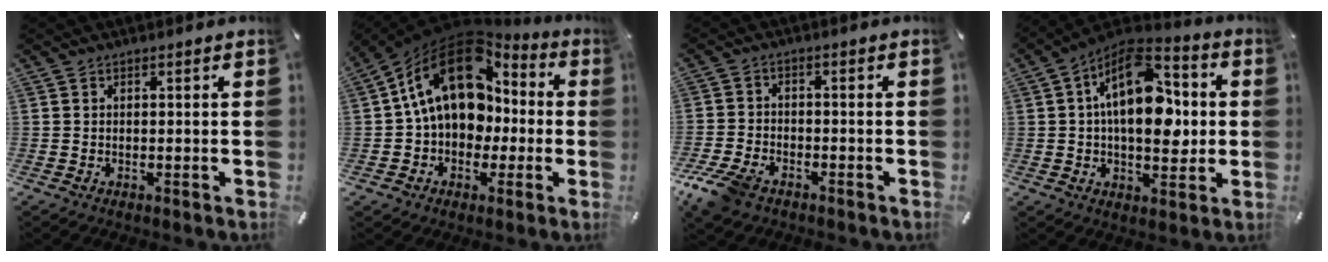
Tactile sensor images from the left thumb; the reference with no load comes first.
{"total": 19.4, "force": [3.9, 14.3, 12.5], "torque": [-0.236, -0.014, 0.067]}
{"total": 6.7, "force": [-4.5, 3.7, 3.1], "torque": [-0.083, 0.014, -0.091]}
{"total": 18.1, "force": [2.4, 10.7, 14.4], "torque": [-0.237, -0.011, 0.040]}